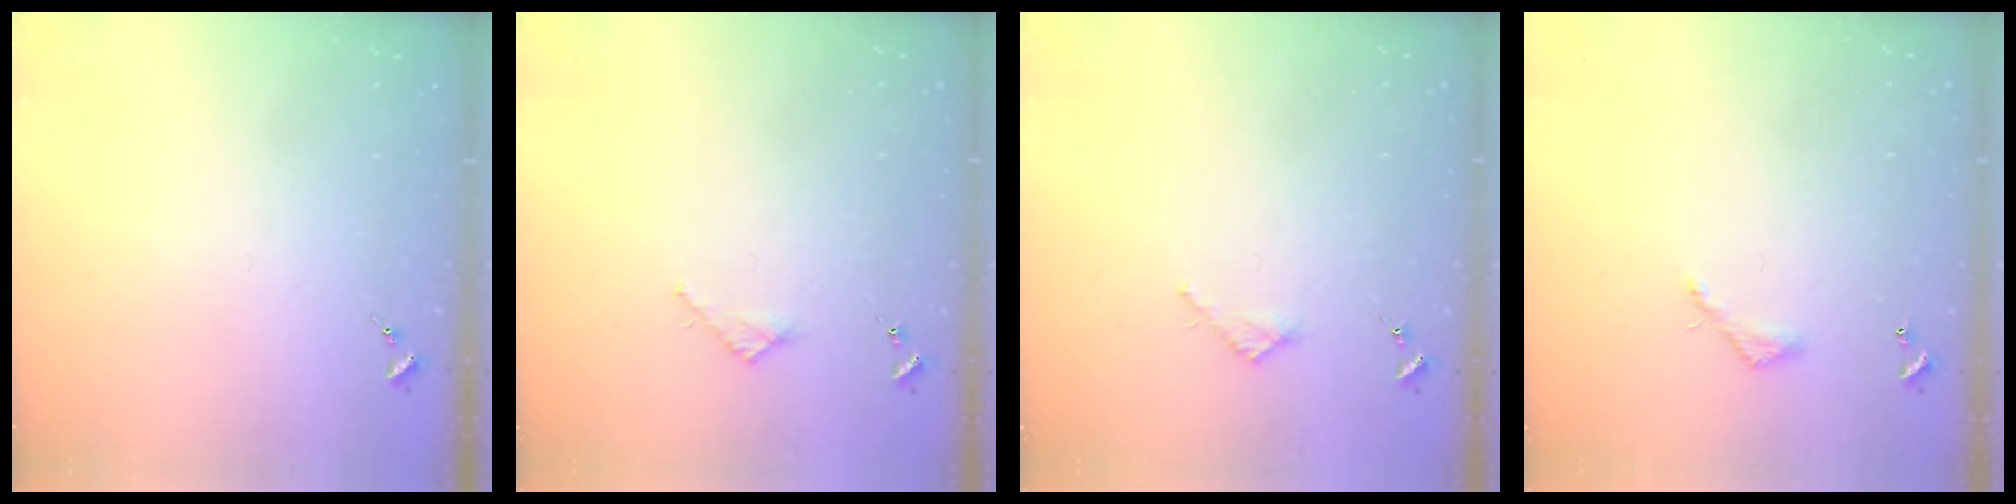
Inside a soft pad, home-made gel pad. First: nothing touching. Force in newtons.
{"total": 2.7, "press": 2.7, "slide": 0.2}
{"total": 2.7, "press": 2.7, "slide": 0.2}
{"total": 4.1, "press": 4.1, "slide": 0.3}